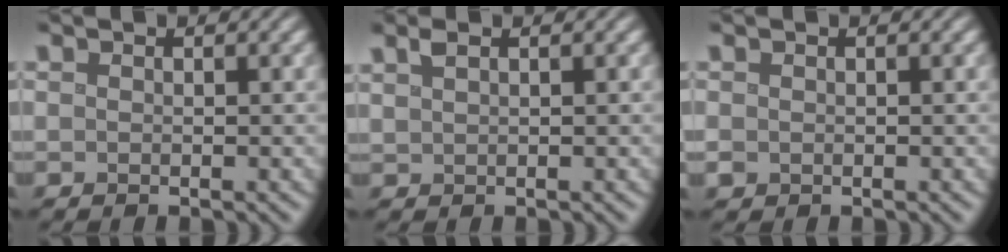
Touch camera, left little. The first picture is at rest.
{"total": 1.3, "force": [0.9, 0.4, 0.8], "torque": [-0.020, 0.005, 0.020]}
{"total": 0.6, "force": [-0.1, 0.6, 0.2], "torque": [-0.005, -0.003, -0.003]}